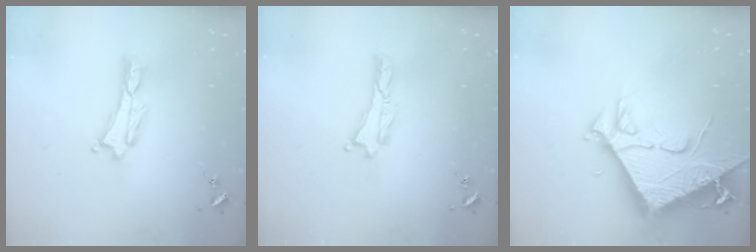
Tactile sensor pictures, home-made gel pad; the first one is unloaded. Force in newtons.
{"total": 0.0}
{"total": 9.6, "press": 9.6, "slide": 1.1}